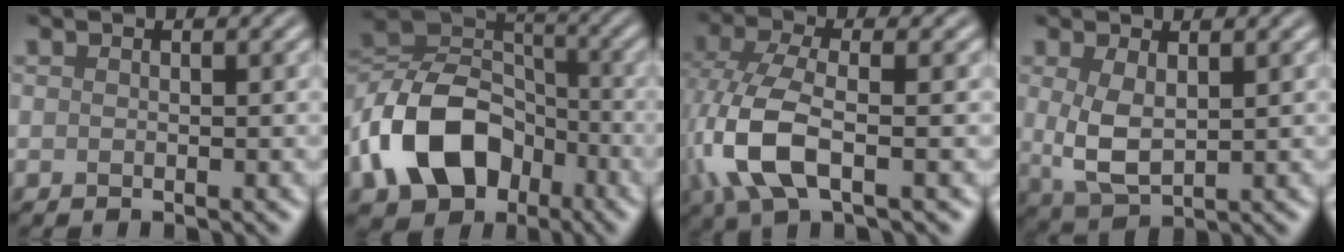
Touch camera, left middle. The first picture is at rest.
{"total": 11.7, "force": [-4.5, 8.4, 6.8], "torque": [-0.150, 0.001, -0.091]}
{"total": 6.9, "force": [-1.6, 3.3, 5.9], "torque": [-0.151, 0.006, -0.038]}
{"total": 4.0, "force": [0.5, 2.2, 3.3], "torque": [-0.080, 0.000, 0.019]}